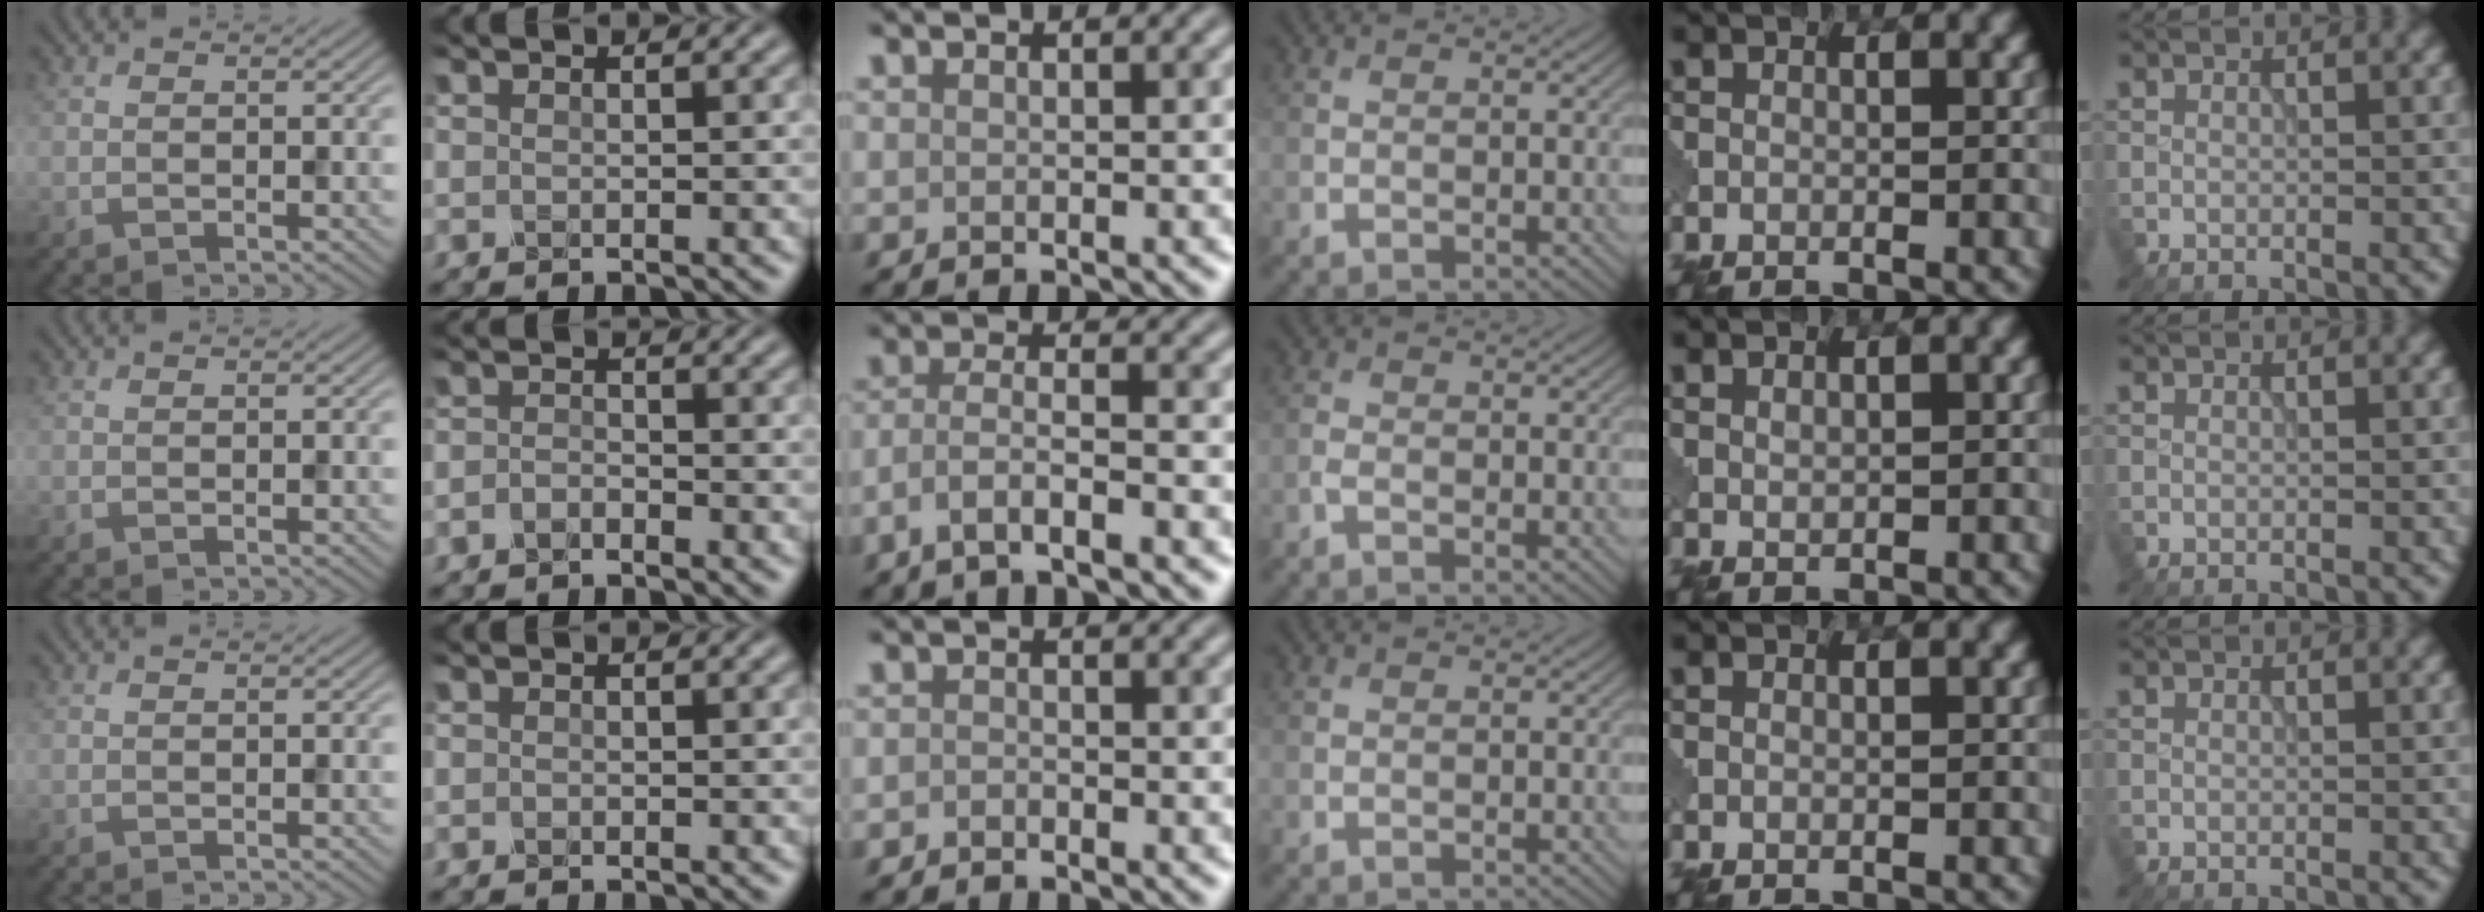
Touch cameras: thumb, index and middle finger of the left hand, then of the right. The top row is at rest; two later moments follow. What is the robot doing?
{"motion": "insert", "object": "pin"}